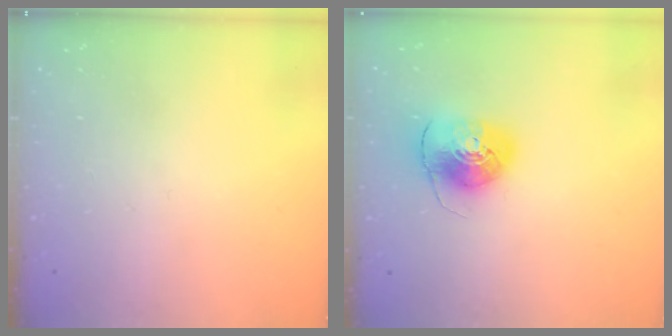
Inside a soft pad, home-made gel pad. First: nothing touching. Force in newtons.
{"total": 8.6, "press": 8.5, "slide": 1.1}